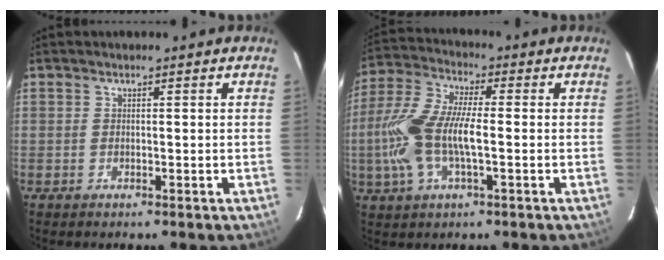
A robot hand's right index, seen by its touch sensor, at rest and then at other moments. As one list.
[{"total": 13.2, "force": [-1.8, 4.8, 12.2], "torque": [-0.269, 0.006, -0.040]}]